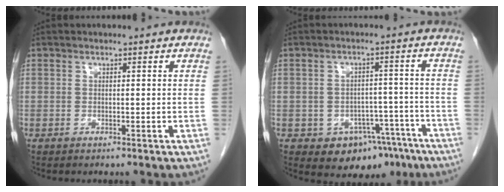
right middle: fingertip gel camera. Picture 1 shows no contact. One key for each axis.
{"total": 8.9, "fx": -5.6, "fy": 5.8, "fz": 3.6, "tx": -0.030, "ty": 0.024, "tz": -0.070}